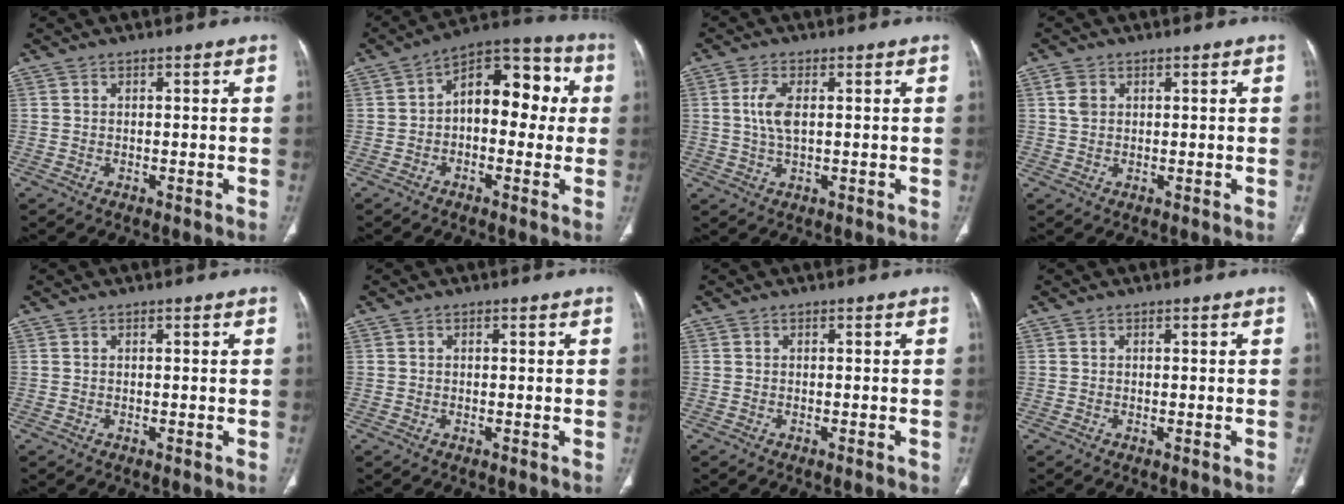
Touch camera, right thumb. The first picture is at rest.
{"total": 13.6, "force": [1.1, 8.1, 10.9], "torque": [-0.109, 0.043, 0.001]}
{"total": 4.9, "force": [0.8, 2.1, 4.3], "torque": [-0.100, -0.001, 0.017]}
{"total": 2.4, "force": [0.8, 1.8, 1.4], "torque": [-0.027, 0.002, 0.020]}
{"total": 0.0}
{"total": 0.0}
{"total": 1.1, "force": [-0.7, 0.2, 0.8], "torque": [-0.013, -0.002, -0.008]}
{"total": 0.0}